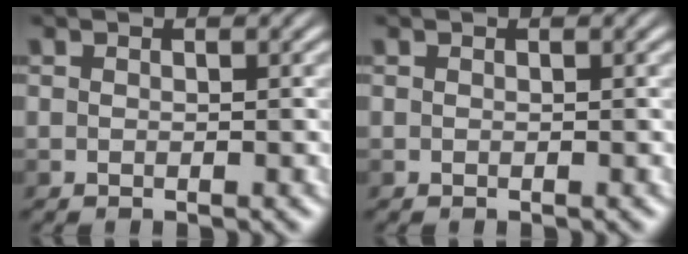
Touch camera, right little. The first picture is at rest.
{"total": 0.0}